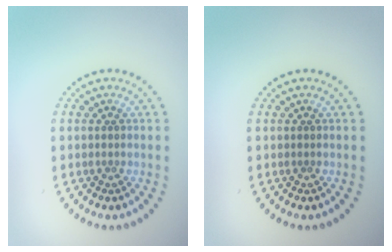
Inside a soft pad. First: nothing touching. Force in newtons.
{"total": 0.0}